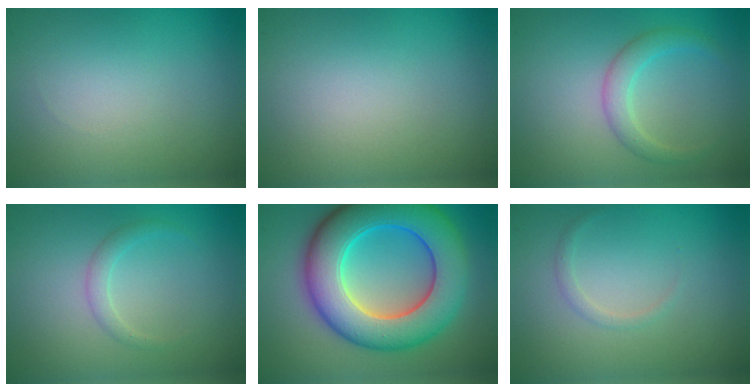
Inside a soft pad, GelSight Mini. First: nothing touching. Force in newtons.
{"total": 0.0}
{"total": 2.2, "press": 2.2, "slide": 0.1}
{"total": 1.2, "press": 1.2, "slide": 0.0}
{"total": 11.6, "press": 11.6, "slide": 0.2}
{"total": 0.8, "press": 0.8, "slide": 0.0}